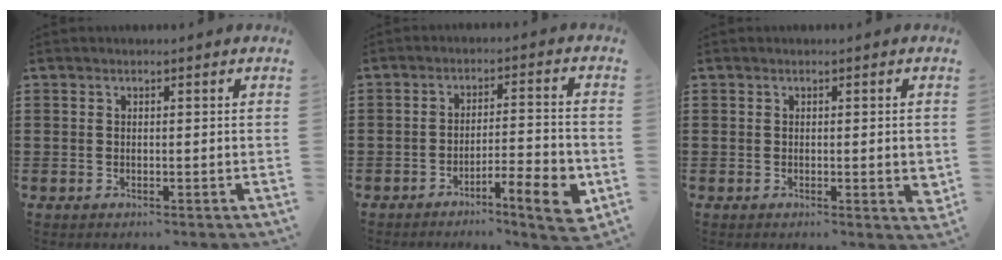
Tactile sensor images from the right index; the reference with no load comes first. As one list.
[{"total": 6.9, "force": [-4.2, 0.9, 5.4], "torque": [-0.084, 0.000, -0.072]}, {"total": 2.3, "force": [0.0, 0.4, 2.3], "torque": [-0.040, -0.002, 0.000]}]